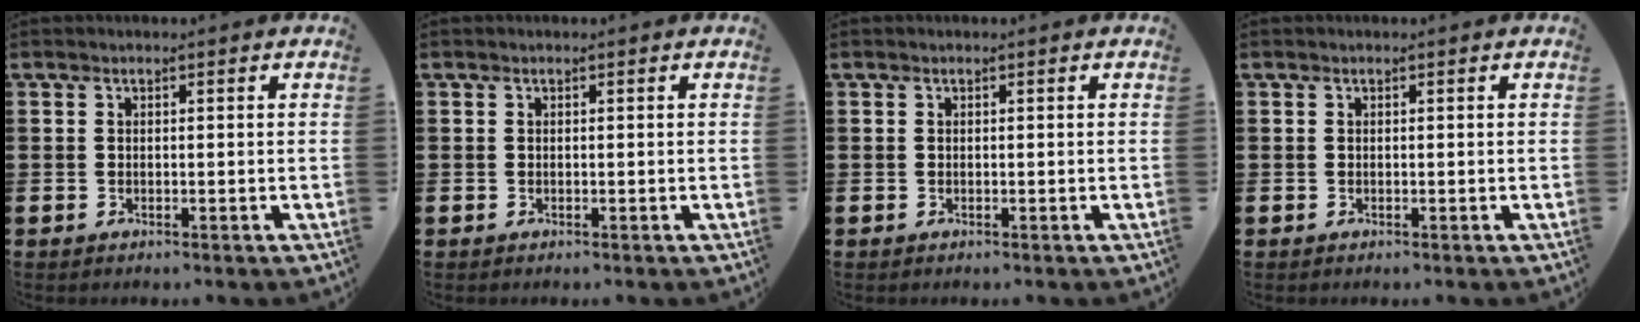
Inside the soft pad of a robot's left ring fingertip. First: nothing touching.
{"total": 0.0}
{"total": 0.0}
{"total": 0.0}